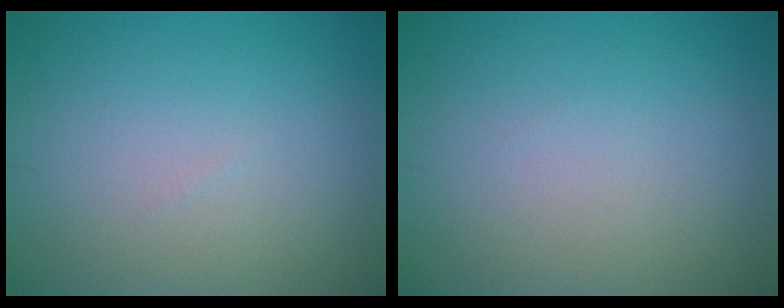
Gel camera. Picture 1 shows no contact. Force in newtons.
{"total": 0.0}